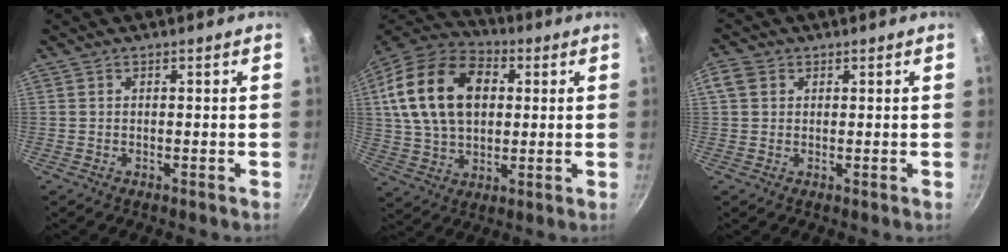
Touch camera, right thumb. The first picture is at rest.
{"total": 21.3, "force": [4.4, 14.4, 15.0], "torque": [-0.257, 0.016, 0.073]}
{"total": 3.5, "force": [1.1, 2.8, 1.8], "torque": [-0.030, 0.004, 0.016]}